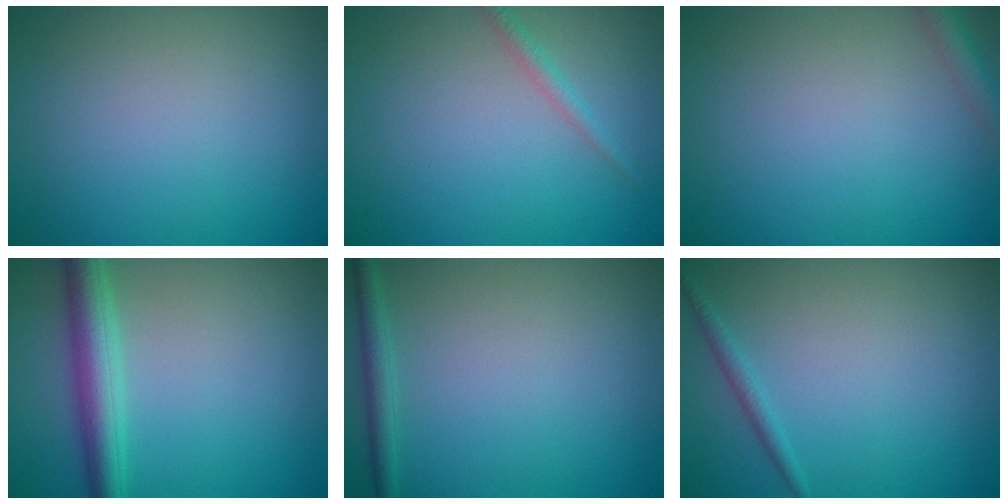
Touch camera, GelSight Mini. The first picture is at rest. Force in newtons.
{"total": 1.2, "press": 1.2, "slide": 0.0}
{"total": 2.1, "press": 2.1, "slide": 0.1}
{"total": 4.3, "press": 4.3, "slide": 0.1}
{"total": 1.5, "press": 1.5, "slide": 0.1}
{"total": 1.2, "press": 1.2, "slide": 0.1}